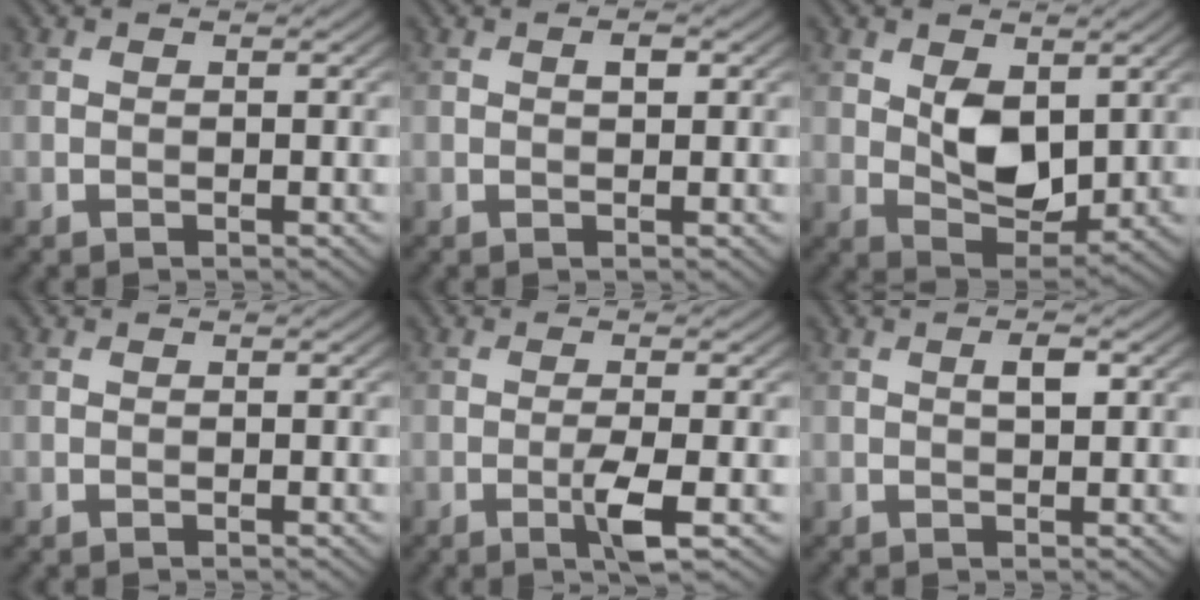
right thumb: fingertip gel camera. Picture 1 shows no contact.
{"total": 1.2, "force": [0.3, 0.4, 1.0], "torque": [-0.017, -0.002, 0.005]}
{"total": 6.5, "force": [1.6, 4.0, 4.8], "torque": [-0.093, -0.010, 0.034]}
{"total": 0.0}
{"total": 3.4, "force": [-1.1, 0.2, 3.2], "torque": [-0.060, 0.004, -0.028]}
{"total": 1.8, "force": [0.5, 0.5, 1.7], "torque": [-0.029, 0.000, 0.008]}